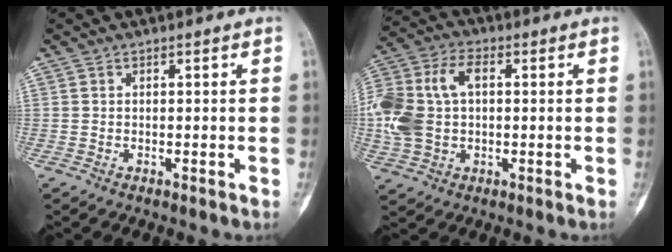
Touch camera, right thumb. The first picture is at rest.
{"total": 15.8, "force": [1.0, 10.6, 11.7], "torque": [-0.265, 0.026, 0.020]}